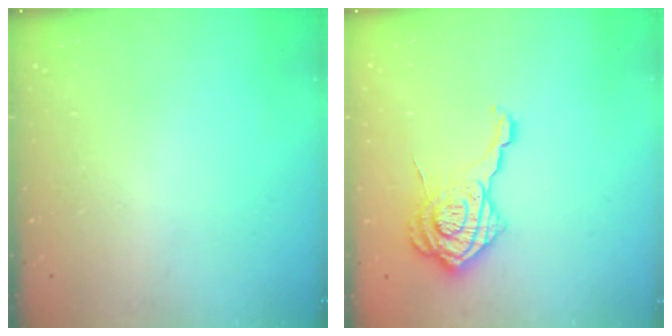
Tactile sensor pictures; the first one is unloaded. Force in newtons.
{"total": 14.0, "press": 14.0, "slide": 1.0}